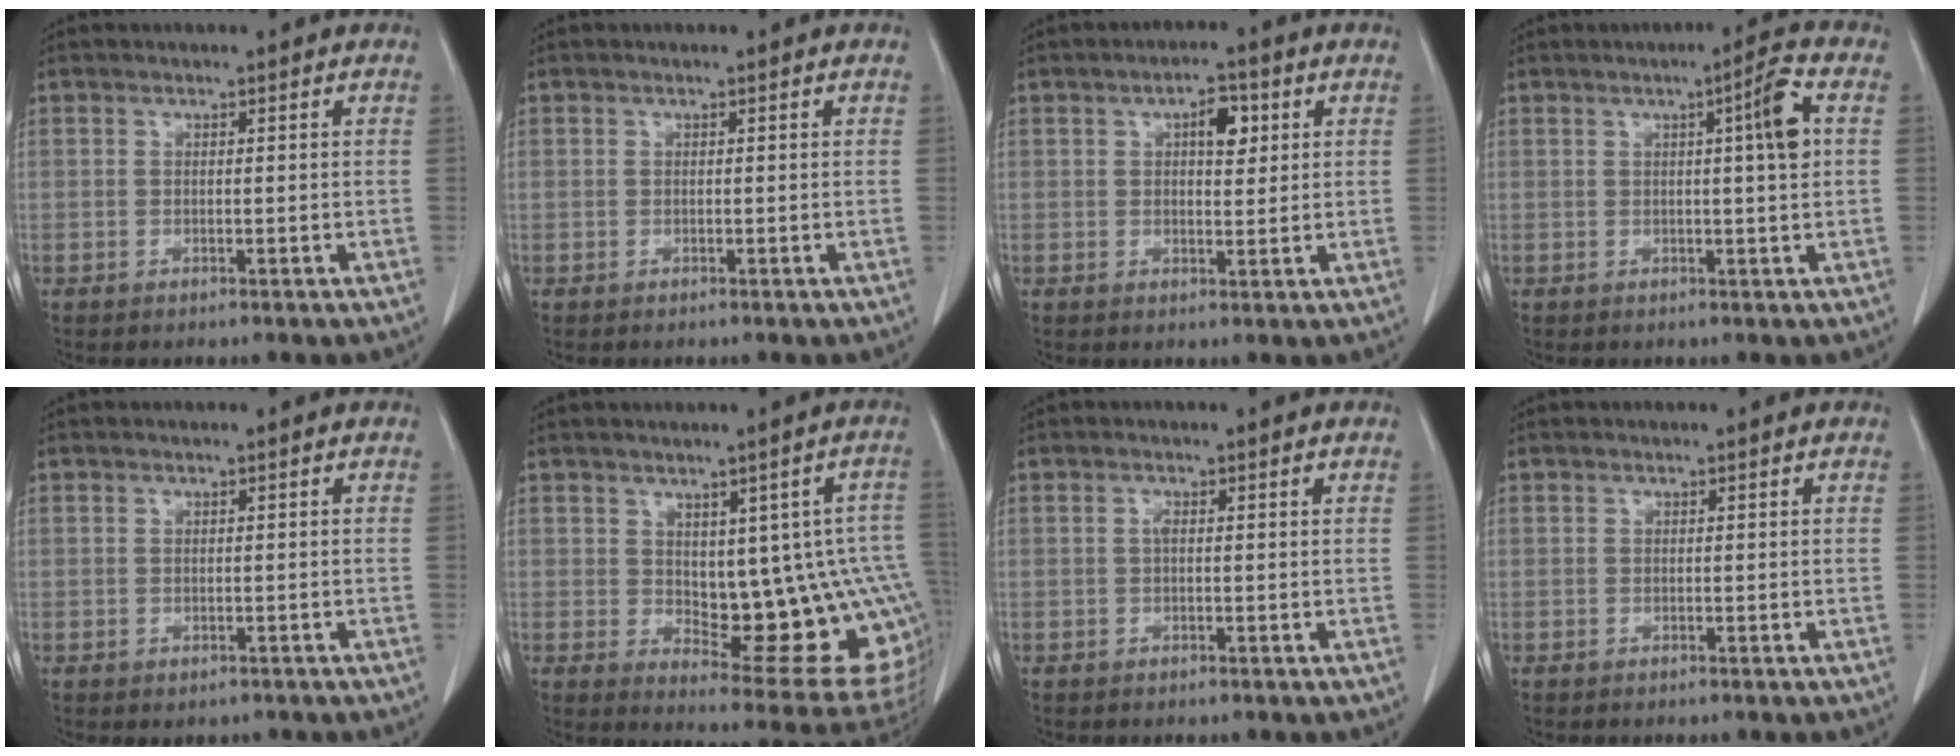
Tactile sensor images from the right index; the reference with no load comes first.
{"total": 0.0}
{"total": 4.4, "force": [1.6, 1.9, 3.7], "torque": [-0.055, 0.007, 0.022]}
{"total": 5.4, "force": [1.1, -0.3, 5.3], "torque": [-0.079, 0.004, 0.015]}
{"total": 1.1, "force": [-0.6, 0.9, 0.3], "torque": [-0.006, 0.001, -0.003]}
{"total": 16.2, "force": [-0.3, 5.9, 15.1], "torque": [-0.141, 0.011, 0.019]}
{"total": 1.3, "force": [0.3, 0.4, 1.2], "torque": [-0.025, 0.007, 0.005]}
{"total": 0.0}